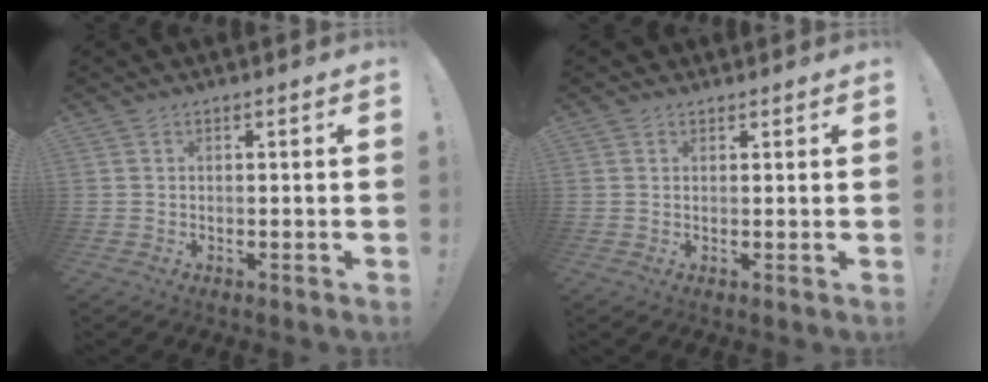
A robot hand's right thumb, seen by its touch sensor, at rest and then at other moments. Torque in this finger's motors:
{"motor_torque": [0.44, 1.14, 0.91, 1.23, 0.01]}